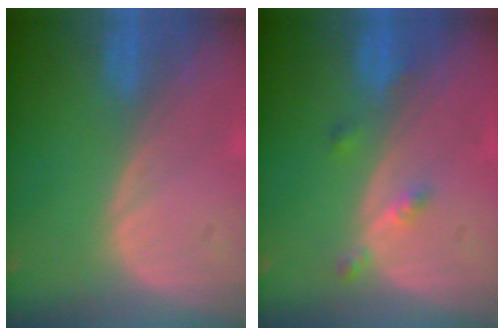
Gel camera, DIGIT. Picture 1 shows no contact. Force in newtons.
{"total": 2.7, "press": 2.3, "slide": 1.5}